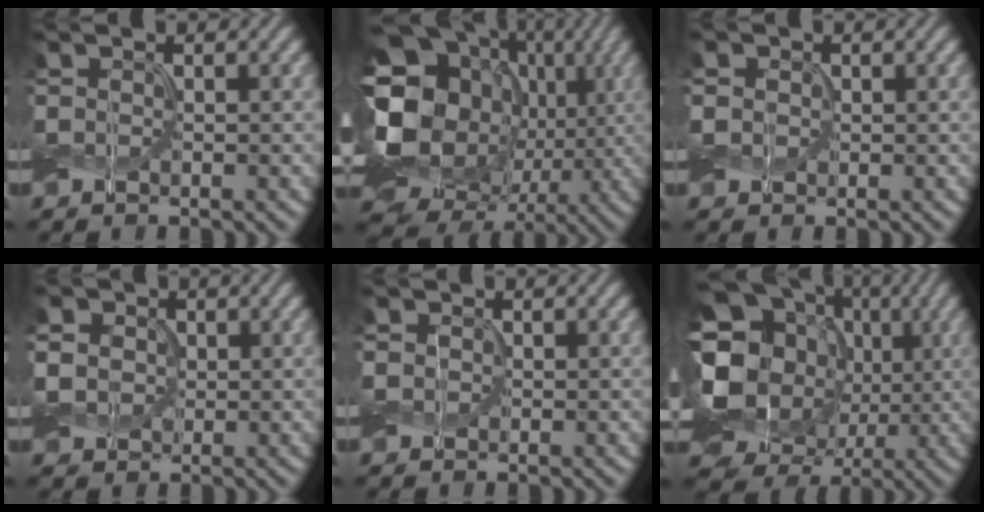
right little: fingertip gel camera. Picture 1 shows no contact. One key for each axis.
{"total": 22.6, "fx": 0.0, "fy": 18.9, "fz": 12.4, "tx": -0.262, "ty": 0.019, "tz": -0.024}
{"total": 1.8, "fx": 0.3, "fy": 1.5, "fz": 0.8, "tx": -0.025, "ty": 0.005, "tz": 0.004}
{"total": 7.4, "fx": 2.5, "fy": 6.0, "fz": 3.6, "tx": -0.088, "ty": 0.028, "tz": 0.020}
{"total": 1.0, "fx": 0.1, "fy": 0.9, "fz": 0.4, "tx": -0.009, "ty": 0.000, "tz": 0.000}
{"total": 21.4, "fx": -0.5, "fy": 18.9, "fz": 10.2, "tx": -0.221, "ty": 0.022, "tz": -0.032}